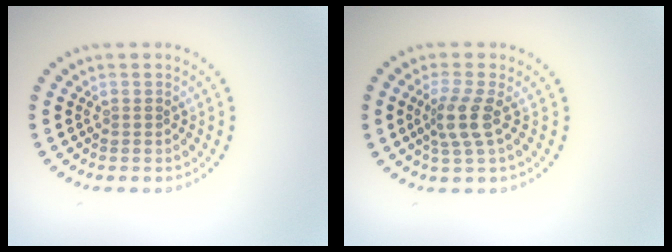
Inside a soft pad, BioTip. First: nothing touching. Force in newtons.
{"total": 2.7, "press": 2.1, "slide": 1.7}